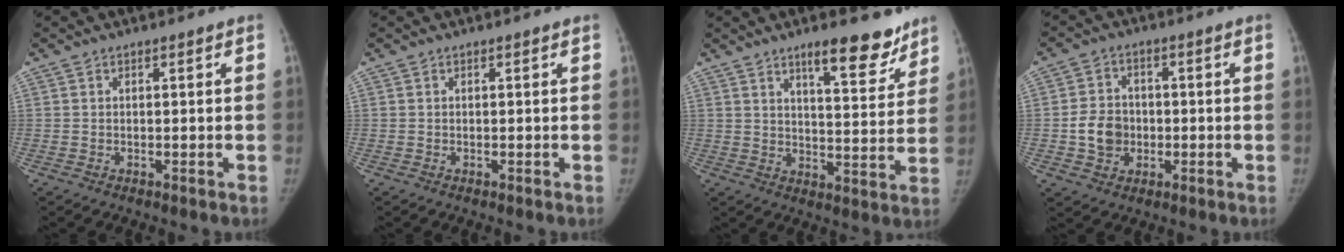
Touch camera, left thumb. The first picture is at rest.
{"total": 0.0}
{"total": 11.3, "force": [8.2, 3.3, 7.1], "torque": [-0.062, -0.058, 0.119]}
{"total": 6.9, "force": [-1.1, 6.0, 3.4], "torque": [-0.036, 0.009, -0.023]}